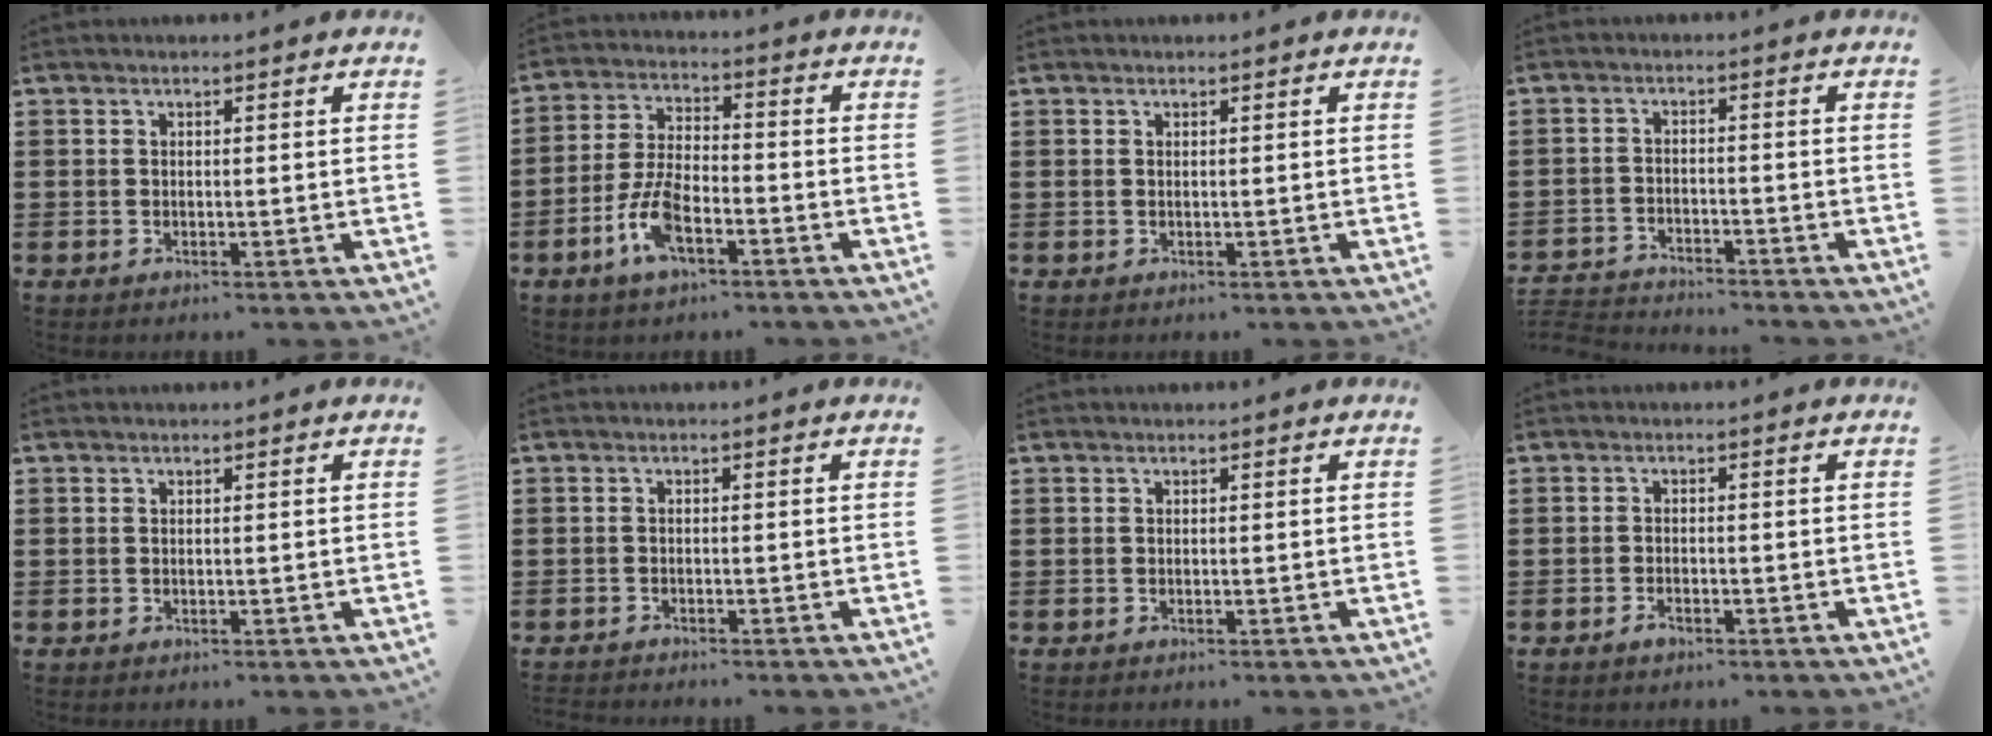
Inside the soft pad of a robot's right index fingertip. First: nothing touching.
{"total": 7.8, "force": [-4.0, 3.1, 6.0], "torque": [-0.145, -0.004, -0.080]}
{"total": 0.0}
{"total": 3.3, "force": [-3.3, 0.1, -0.3], "torque": [-0.003, -0.001, -0.072]}
{"total": 0.0}
{"total": 1.2, "force": [-1.2, -0.1, -0.2], "torque": [0.001, 0.002, -0.026]}
{"total": 0.0}
{"total": 1.3, "force": [-1.0, 0.6, 0.6], "torque": [-0.013, -0.002, -0.018]}